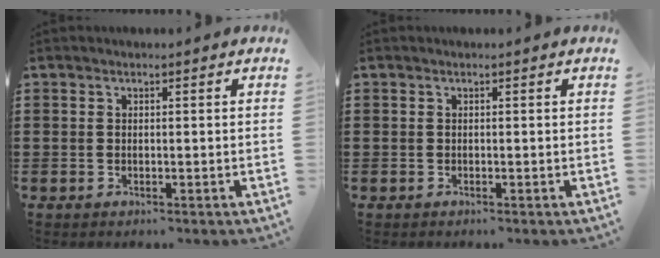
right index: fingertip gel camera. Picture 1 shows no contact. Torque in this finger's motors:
{"motor_torque": [-0.47, 0.53, -0.53, -0.02]}